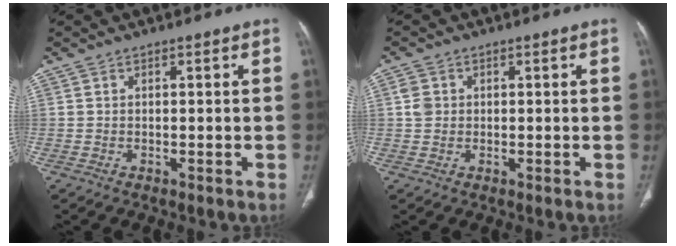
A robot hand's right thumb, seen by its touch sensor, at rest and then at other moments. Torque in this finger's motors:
{"motor_torque": [0.19, 0.12, 0.09, 0.41, -0.03]}